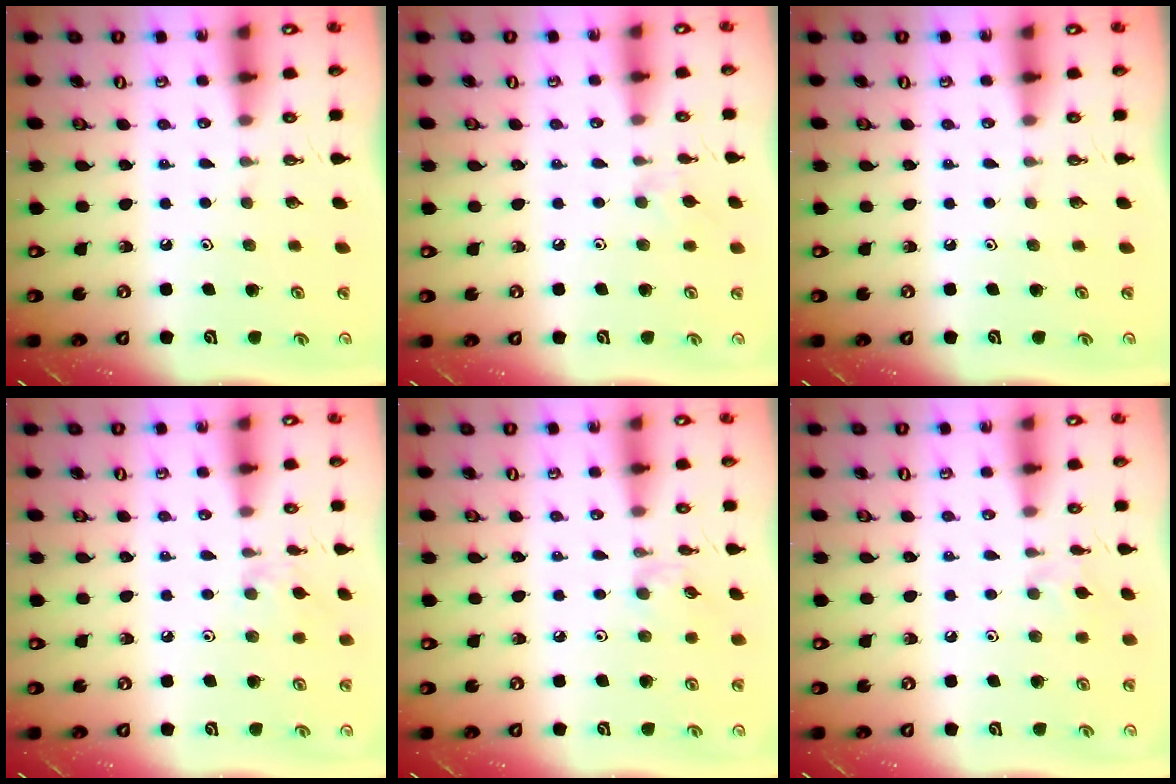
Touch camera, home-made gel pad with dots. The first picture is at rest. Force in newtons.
{"total": 4.6, "press": 4.6, "slide": 0.7}
{"total": 0.0}
{"total": 2.3, "press": 2.3, "slide": 0.4}
{"total": 1.3, "press": 1.2, "slide": 0.4}
{"total": 6.2, "press": 6.1, "slide": 0.9}